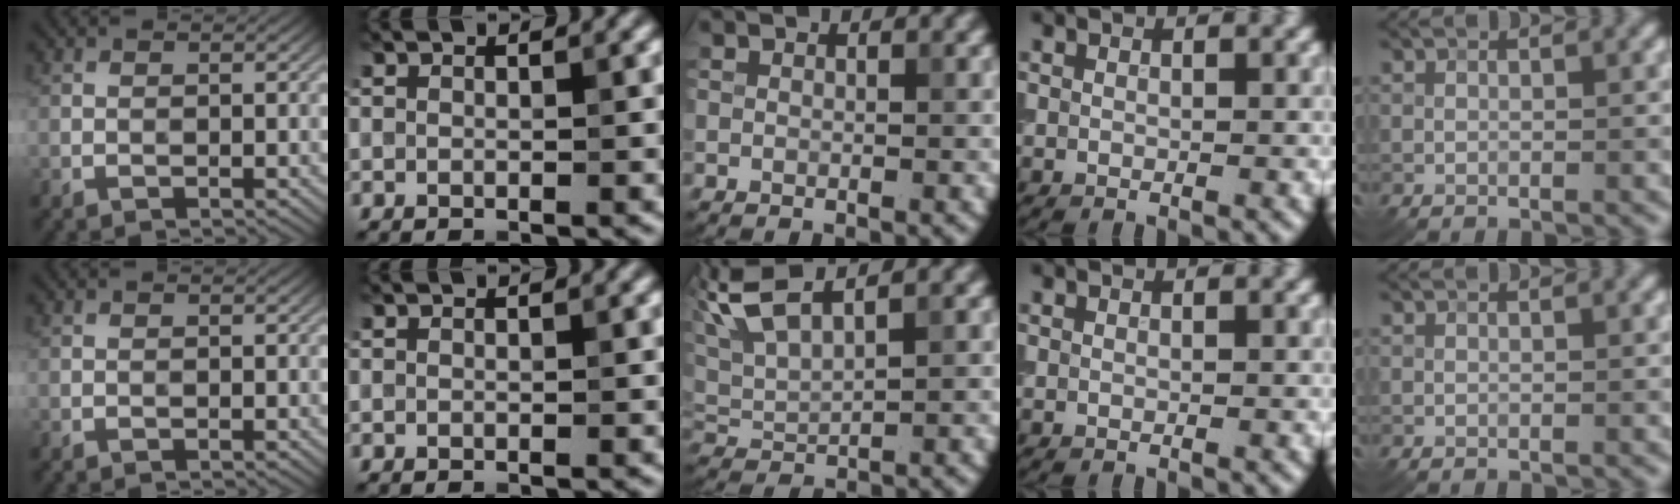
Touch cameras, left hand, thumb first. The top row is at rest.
{"middle": {"total": 4.4, "force": [3.2, 0.9, 2.8], "torque": [-0.069, 0.019, 0.066]}}